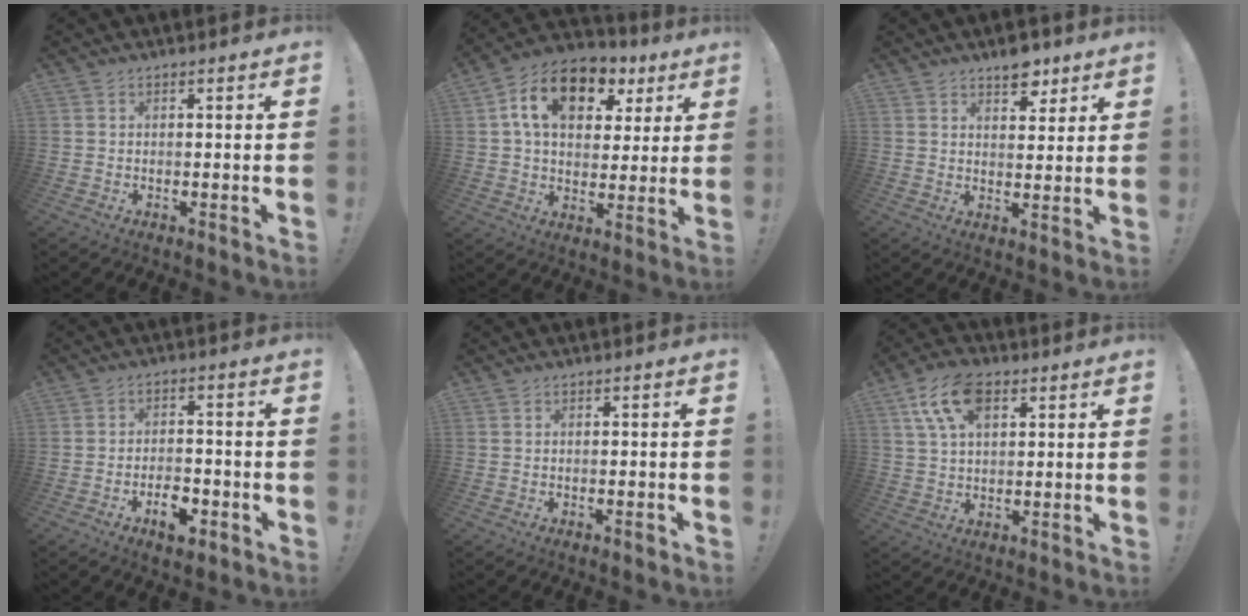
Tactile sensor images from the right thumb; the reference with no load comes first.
{"total": 15.8, "force": [6.9, 10.1, 10.1], "torque": [-0.164, -0.022, 0.124]}
{"total": 6.8, "force": [5.1, 3.2, 3.2], "torque": [-0.023, -0.032, 0.087]}
{"total": 7.3, "force": [-3.9, 4.1, 4.6], "torque": [-0.057, 0.022, -0.063]}
{"total": 0.8, "force": [-0.5, 0.0, 0.6], "torque": [-0.014, 0.002, -0.008]}
{"total": 12.3, "force": [5.4, 7.1, 8.4], "torque": [-0.151, -0.006, 0.101]}